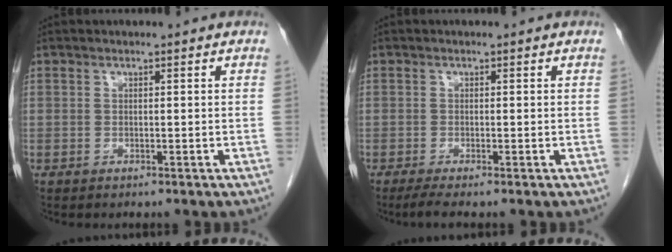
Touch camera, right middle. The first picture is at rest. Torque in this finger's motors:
{"motor_torque": [0.17, 0.07, 0.00, 0.00]}